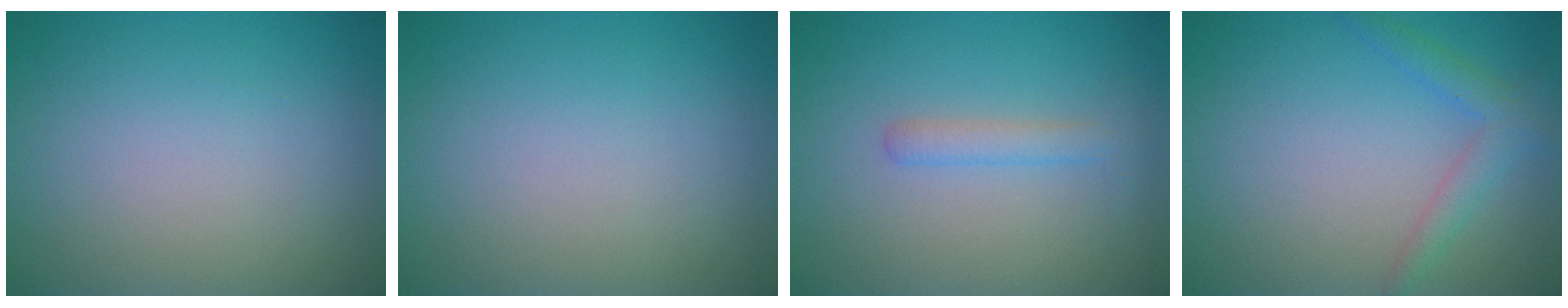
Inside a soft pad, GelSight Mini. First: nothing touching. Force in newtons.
{"total": 0.0}
{"total": 1.7, "press": 1.7, "slide": 0.1}
{"total": 2.3, "press": 2.3, "slide": 0.2}